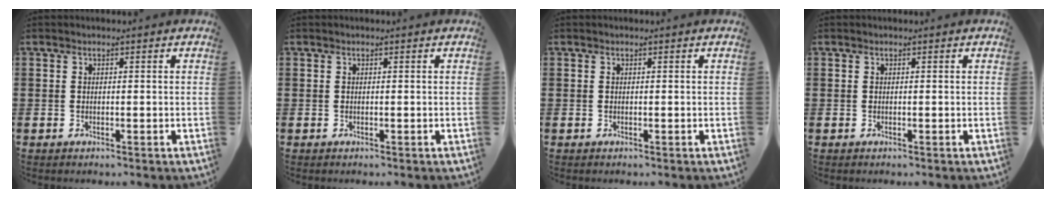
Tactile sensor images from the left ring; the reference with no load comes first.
{"total": 0.0}
{"total": 0.0}
{"total": 0.0}